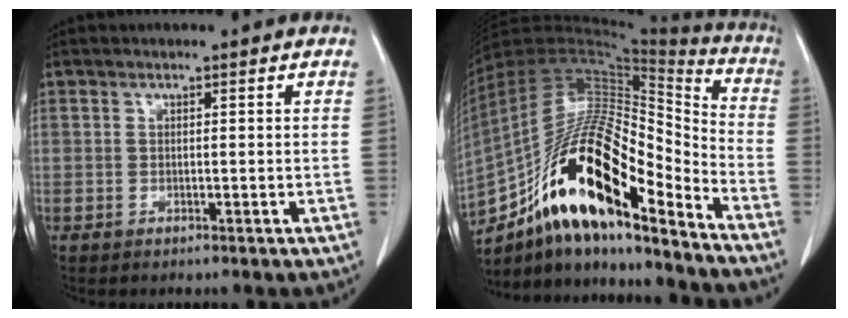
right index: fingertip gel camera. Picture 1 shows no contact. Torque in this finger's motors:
{"motor_torque": [1.06, -0.71, 1.05, 0.21]}